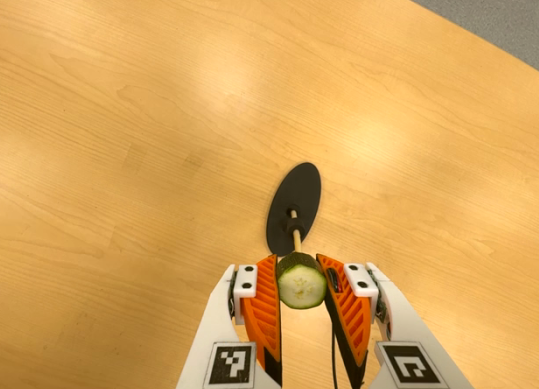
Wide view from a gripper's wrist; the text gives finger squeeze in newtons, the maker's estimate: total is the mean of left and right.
{"total": 8.7, "left": 7.8, "right": 9.6}